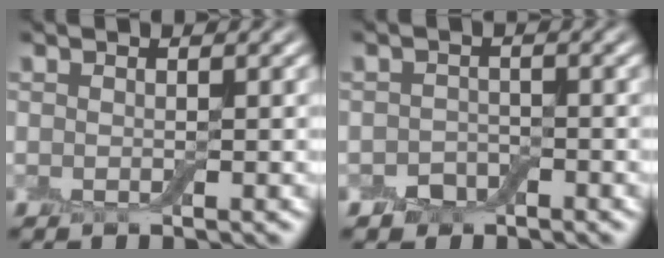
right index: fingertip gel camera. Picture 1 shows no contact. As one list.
[{"total": 1.8, "force": [-1.2, 1.2, 0.5], "torque": [-0.004, 0.003, -0.024]}]